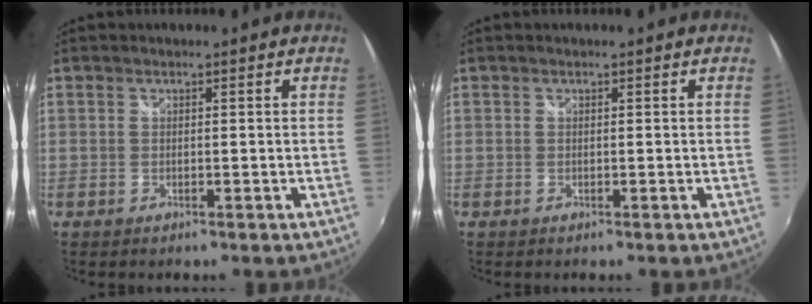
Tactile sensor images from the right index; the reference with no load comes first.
{"total": 0.0}